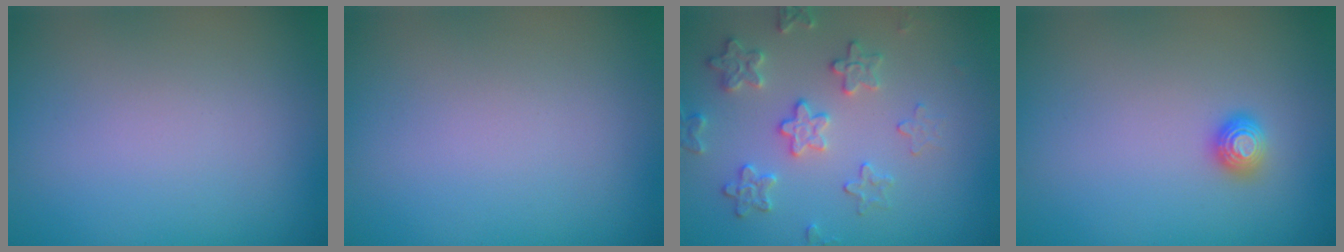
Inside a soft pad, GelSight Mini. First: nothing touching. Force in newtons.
{"total": 0.0}
{"total": 3.6, "press": 3.4, "slide": 1.2}
{"total": 1.2, "press": 1.1, "slide": 0.4}